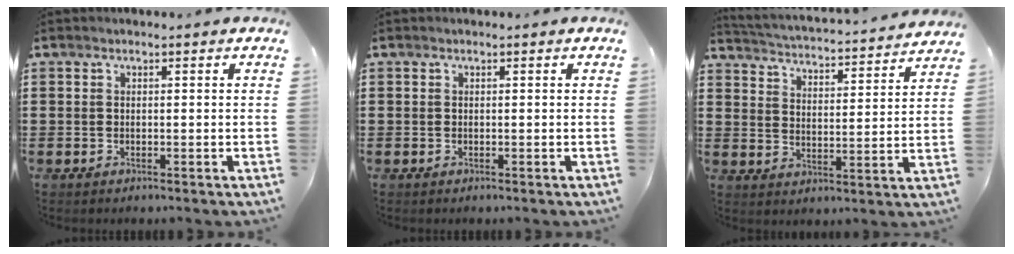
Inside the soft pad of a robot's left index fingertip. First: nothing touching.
{"total": 0.0}
{"total": 3.0, "force": [3.0, -0.5, 0.1], "torque": [-0.022, -0.036, 0.042]}